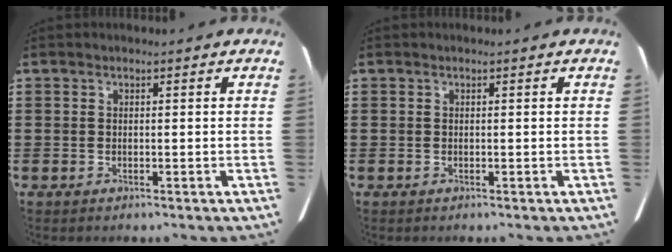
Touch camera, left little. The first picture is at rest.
{"total": 0.0}